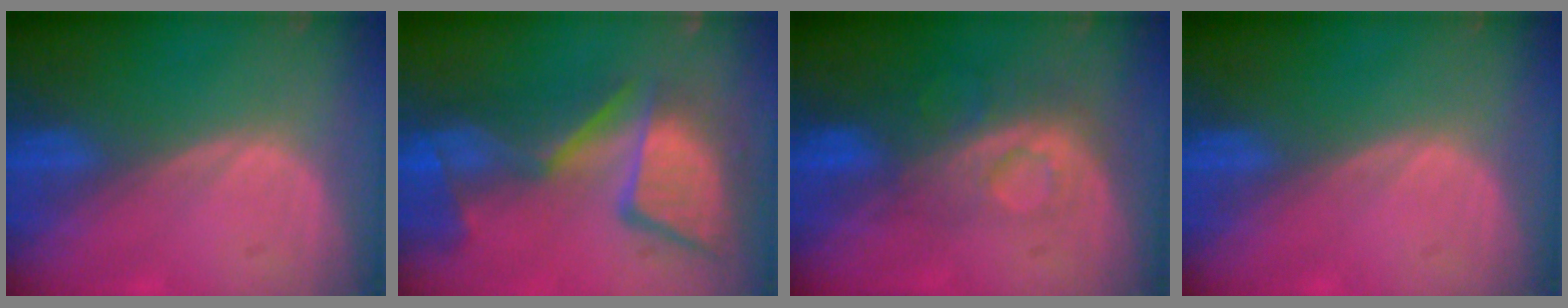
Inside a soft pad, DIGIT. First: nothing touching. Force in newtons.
{"total": 13.2, "press": 11.2, "slide": 7.0}
{"total": 8.5, "press": 7.1, "slide": 4.6}
{"total": 0.0}